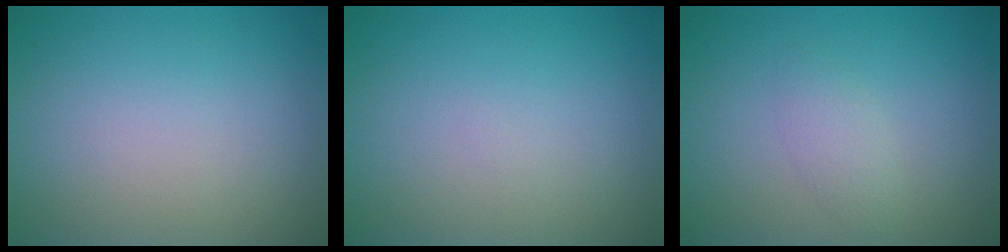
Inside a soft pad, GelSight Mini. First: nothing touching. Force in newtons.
{"total": 0.0}
{"total": 1.5, "press": 1.5, "slide": 0.1}